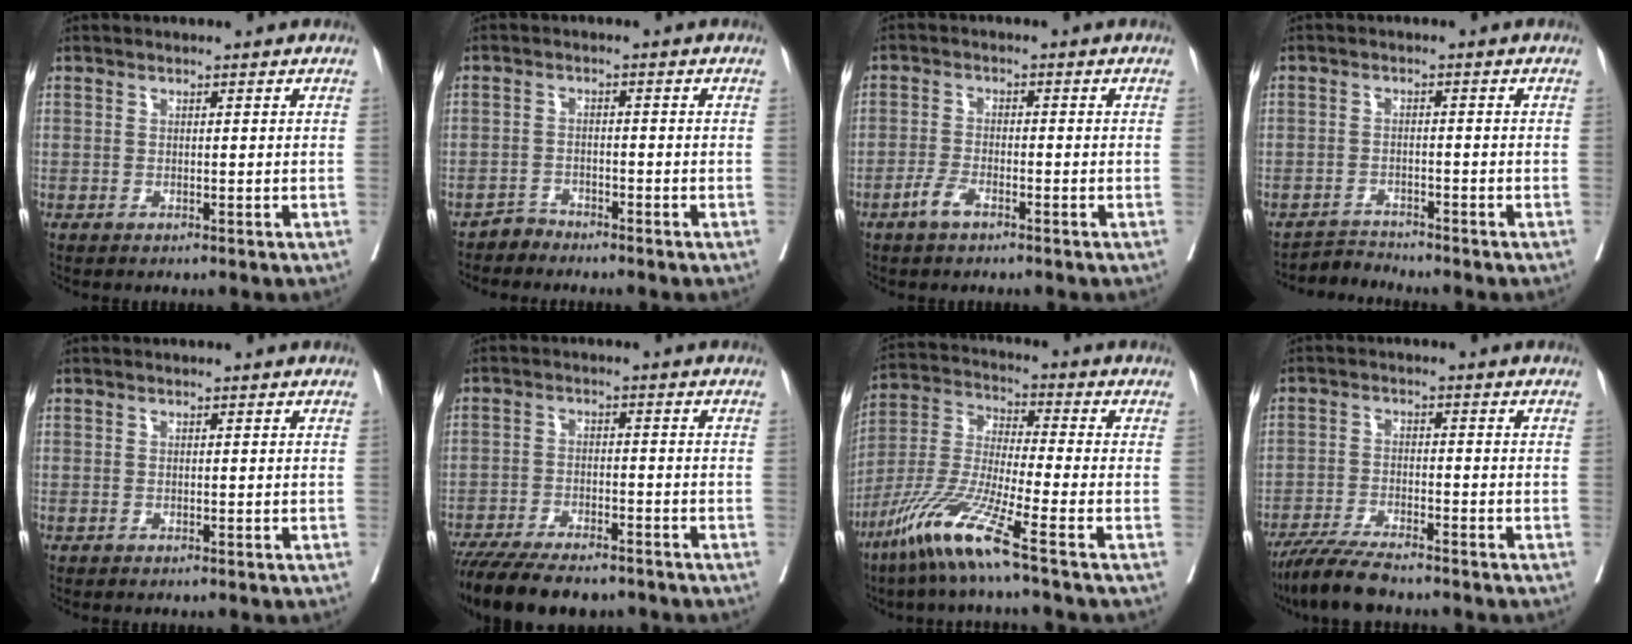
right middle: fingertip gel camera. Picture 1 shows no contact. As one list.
[{"total": 1.9, "force": [-1.7, 0.5, -0.8], "torque": [0.020, -0.001, -0.031]}, {"total": 2.9, "force": [-2.0, 0.7, 1.9], "torque": [-0.042, 0.000, -0.041]}, {"total": 2.7, "force": [-2.3, -0.4, -1.3], "torque": [0.031, -0.010, -0.037]}, {"total": 0.0}, {"total": 14.5, "force": [-12.0, 3.8, 7.1], "torque": [-0.139, -0.021, -0.187]}, {"total": 12.1, "force": [-7.5, -0.7, 9.5], "torque": [-0.203, -0.037, -0.157]}, {"total": 7.4, "force": [-6.3, 0.5, 3.8], "torque": [-0.070, -0.023, -0.115]}]